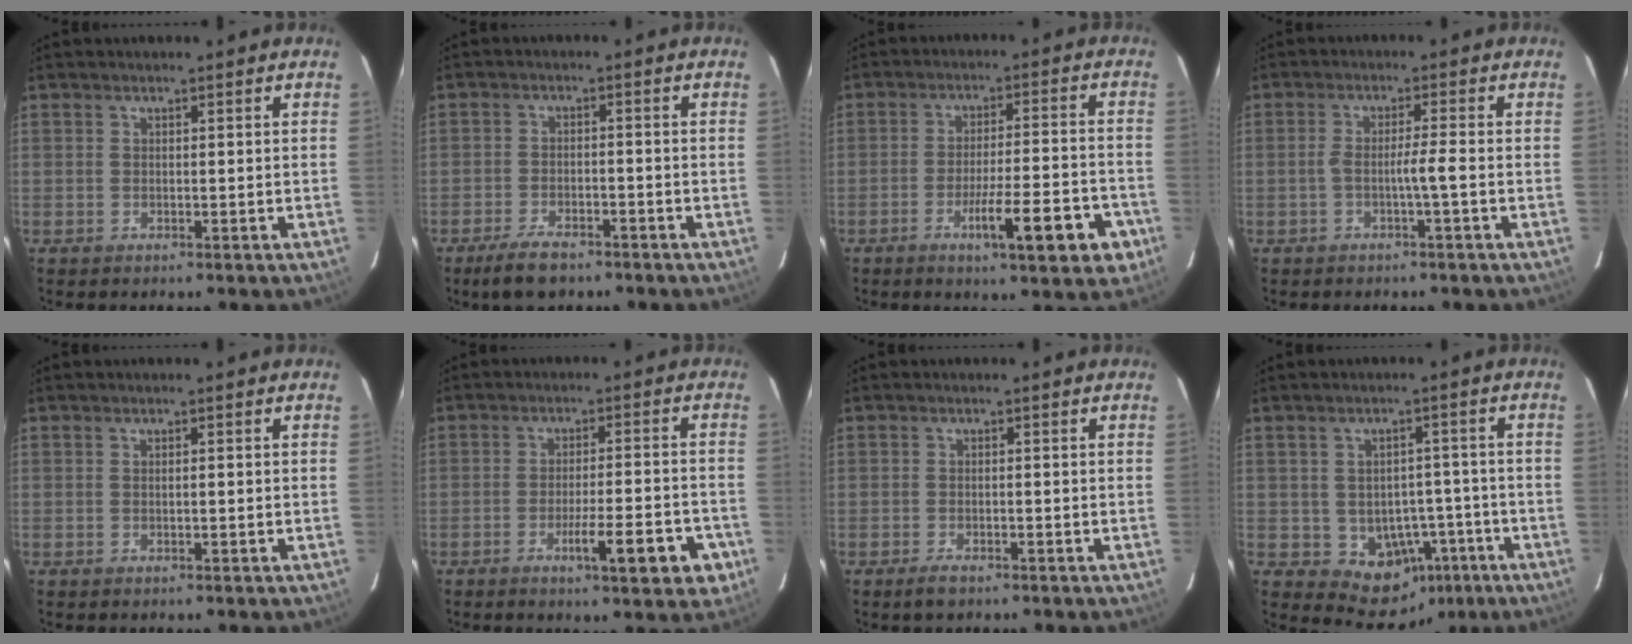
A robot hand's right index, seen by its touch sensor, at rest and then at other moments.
{"total": 5.5, "force": [-4.1, 2.0, 3.0], "torque": [-0.061, -0.004, -0.068]}
{"total": 11.3, "force": [-5.4, 1.4, 9.8], "torque": [-0.140, 0.001, -0.072]}
{"total": 2.9, "force": [-1.0, -0.6, 2.6], "torque": [-0.047, 0.004, -0.017]}
{"total": 0.6, "force": [0.0, 0.1, 0.6], "torque": [-0.012, 0.000, 0.002]}
{"total": 9.2, "force": [-4.4, 1.3, 8.0], "torque": [-0.106, -0.001, -0.056]}
{"total": 1.8, "force": [-1.3, 0.7, 1.1], "torque": [-0.025, -0.002, -0.019]}
{"total": 8.5, "force": [-3.0, 6.7, 4.2], "torque": [-0.049, 0.018, -0.025]}